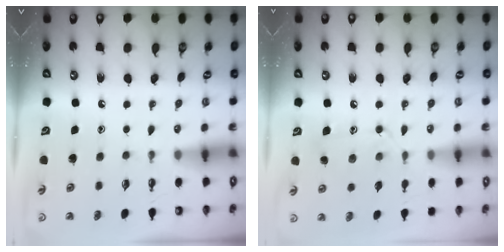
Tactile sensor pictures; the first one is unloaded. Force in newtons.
{"total": 10.9, "press": 10.8, "slide": 0.6}